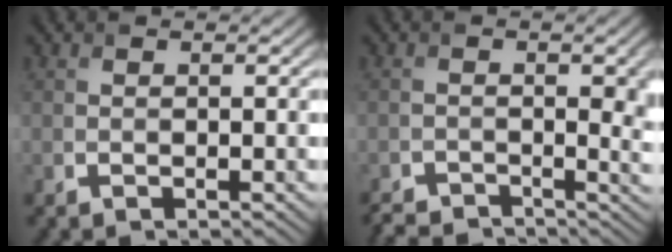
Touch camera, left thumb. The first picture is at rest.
{"total": 4.2, "force": [-2.8, 1.1, 3.0], "torque": [-0.045, -0.003, -0.048]}